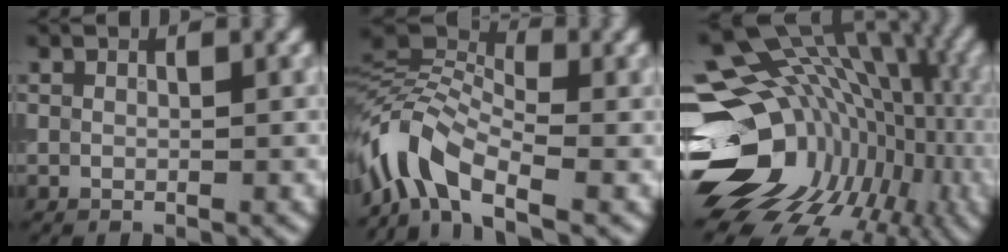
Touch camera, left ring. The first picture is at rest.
{"total": 7.8, "force": [-3.6, 3.7, 5.8], "torque": [-0.111, 0.018, -0.089]}
{"total": 18.2, "force": [-2.9, 12.9, 12.5], "torque": [-0.187, 0.006, -0.003]}